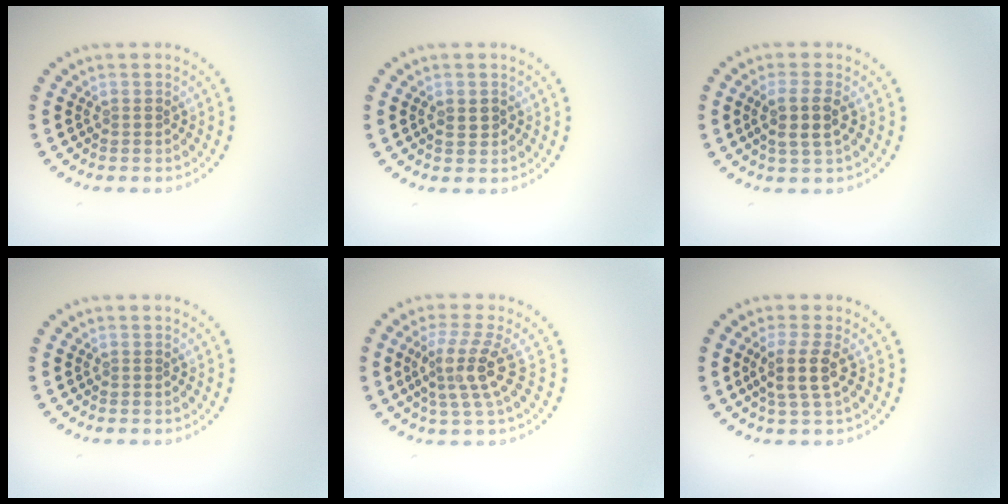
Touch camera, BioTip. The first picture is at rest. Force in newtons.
{"total": 1.2, "press": 1.2, "slide": 0.1}
{"total": 2.9, "press": 2.6, "slide": 1.2}
{"total": 0.0}
{"total": 3.8, "press": 2.8, "slide": 2.6}
{"total": 2.8, "press": 2.4, "slide": 1.5}